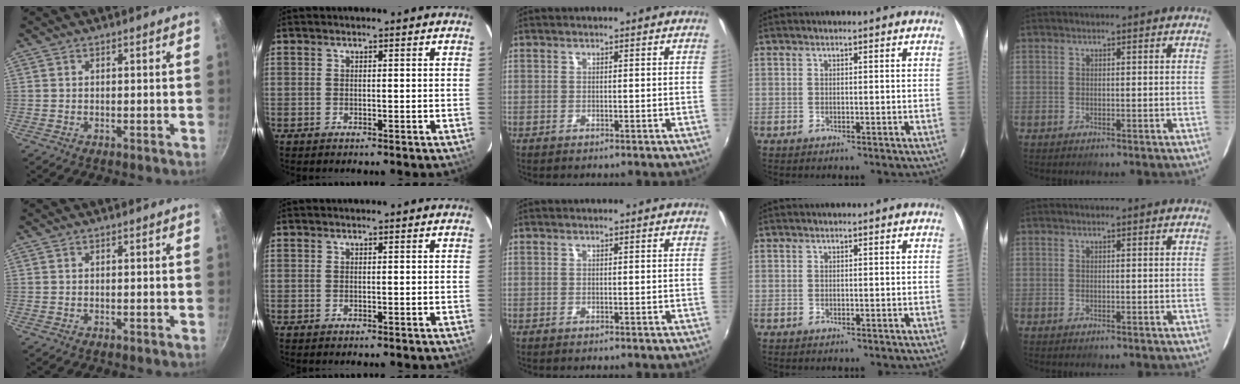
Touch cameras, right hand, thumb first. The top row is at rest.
{}